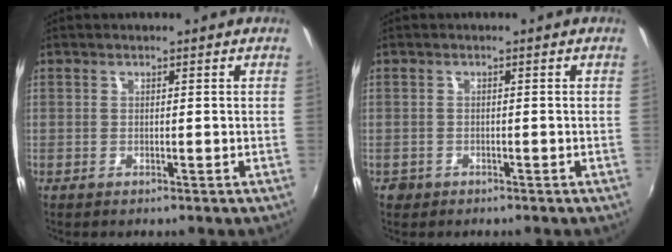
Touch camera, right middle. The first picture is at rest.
{"total": 1.8, "force": [-1.0, 1.4, 0.4], "torque": [-0.013, -0.003, -0.016]}